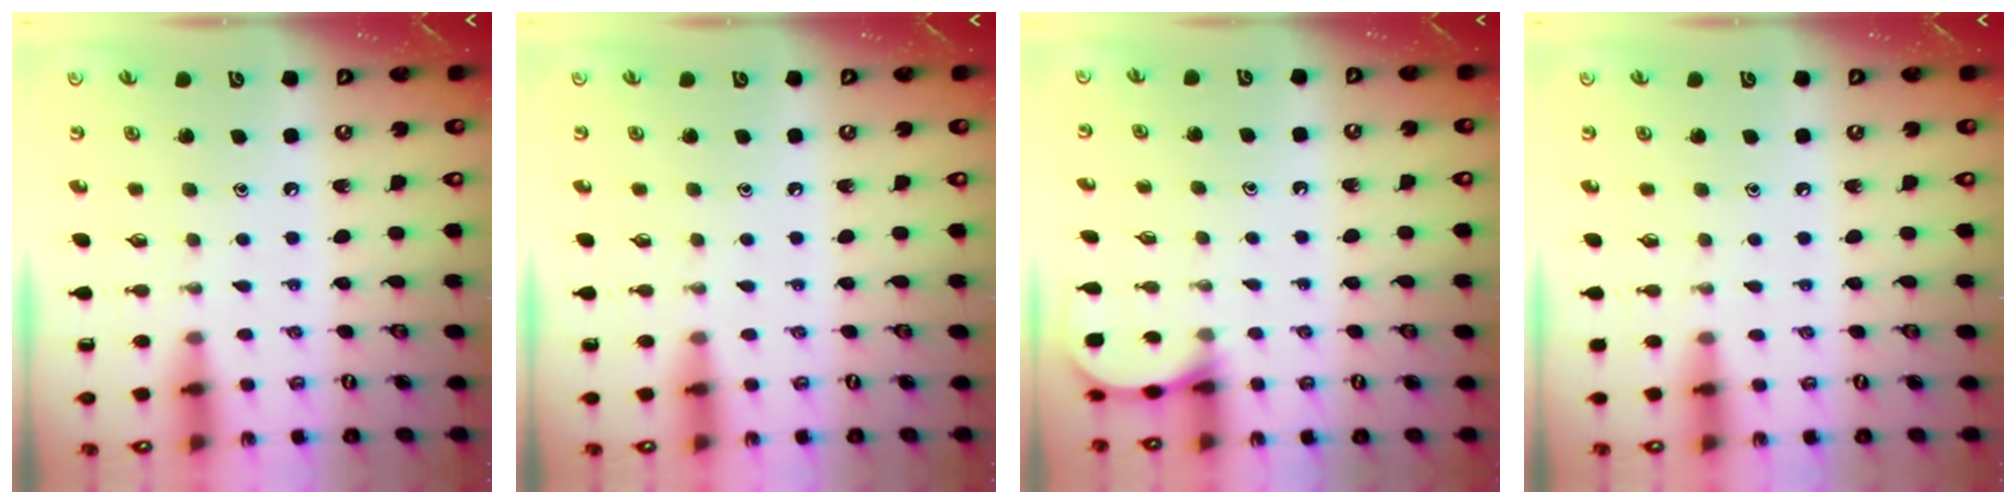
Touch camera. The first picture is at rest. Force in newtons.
{"total": 0.0}
{"total": 3.6, "press": 3.6, "slide": 0.3}
{"total": 2.9, "press": 2.9, "slide": 0.5}